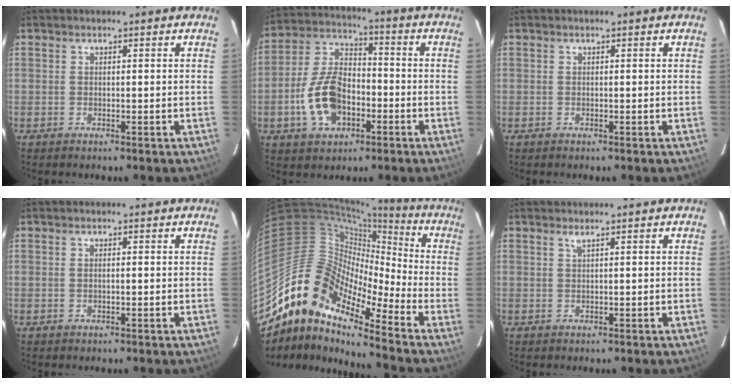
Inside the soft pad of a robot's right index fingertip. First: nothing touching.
{"total": 12.8, "force": [-4.4, 8.0, 8.9], "torque": [-0.187, 0.017, -0.071]}
{"total": 0.0}
{"total": 0.7, "force": [0.0, 0.1, 0.7], "torque": [-0.014, 0.002, -0.001]}
{"total": 14.0, "force": [-10.4, 4.1, 8.5], "torque": [-0.111, 0.001, -0.215]}
{"total": 0.8, "force": [0.5, -0.4, 0.5], "torque": [-0.011, 0.000, 0.007]}